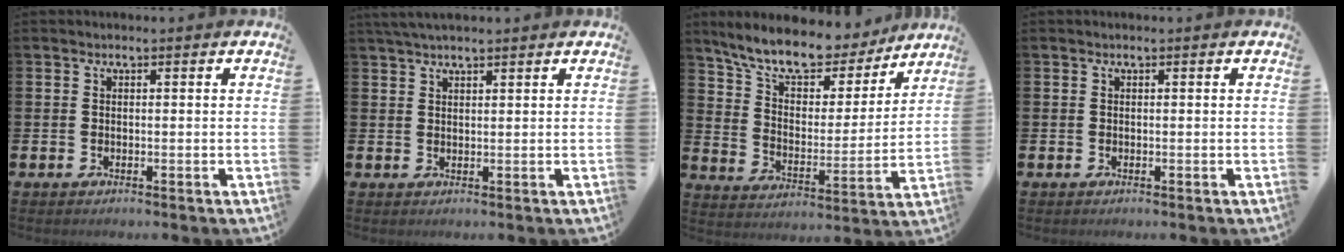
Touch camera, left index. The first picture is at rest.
{"total": 2.5, "force": [2.2, 0.4, 1.1], "torque": [-0.023, 0.000, 0.041]}
{"total": 10.7, "force": [9.4, 3.5, 3.9], "torque": [-0.100, -0.063, 0.163]}
{"total": 0.0}